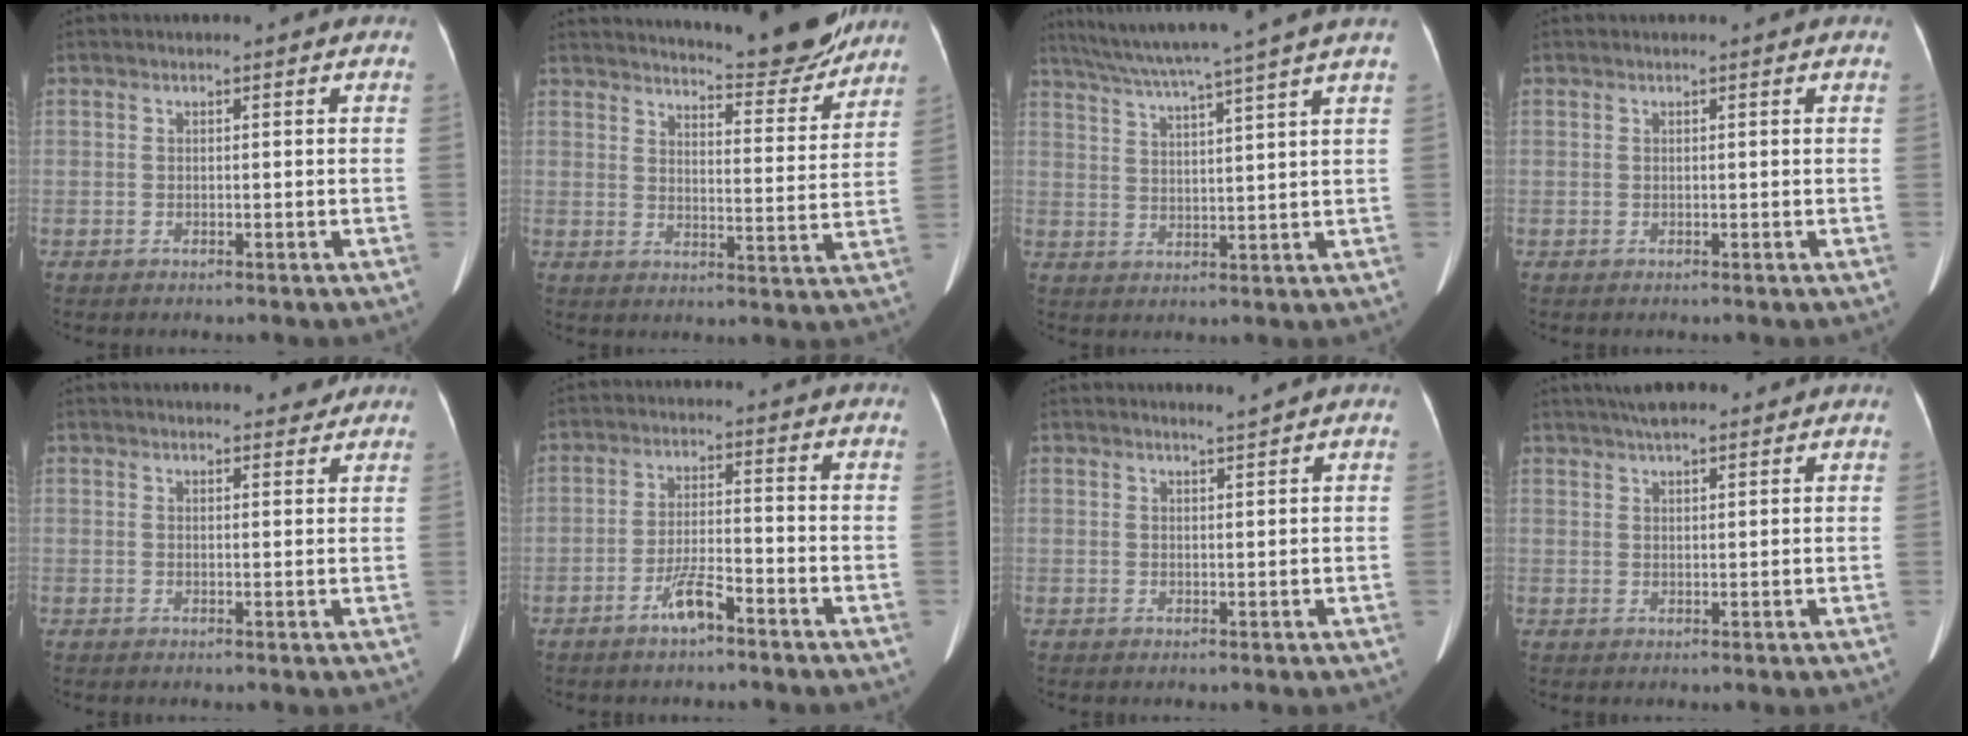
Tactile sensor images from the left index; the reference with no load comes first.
{"total": 13.3, "force": [12.3, 1.4, 4.7], "torque": [-0.065, -0.026, 0.156]}
{"total": 14.7, "force": [12.2, -2.3, 7.9], "torque": [-0.136, 0.001, 0.173]}
{"total": 0.6, "force": [0.6, 0.0, 0.1], "torque": [-0.003, 0.003, 0.006]}
{"total": 4.7, "force": [4.2, 1.2, 1.7], "torque": [-0.020, 0.001, 0.045]}
{"total": 4.8, "force": [-3.4, 0.6, 3.3], "torque": [-0.072, -0.006, -0.064]}
{"total": 1.2, "force": [1.0, -0.5, 0.2], "torque": [-0.014, -0.010, 0.020]}
{"total": 6.1, "force": [4.9, 1.4, 3.4], "torque": [-0.052, 0.025, 0.080]}